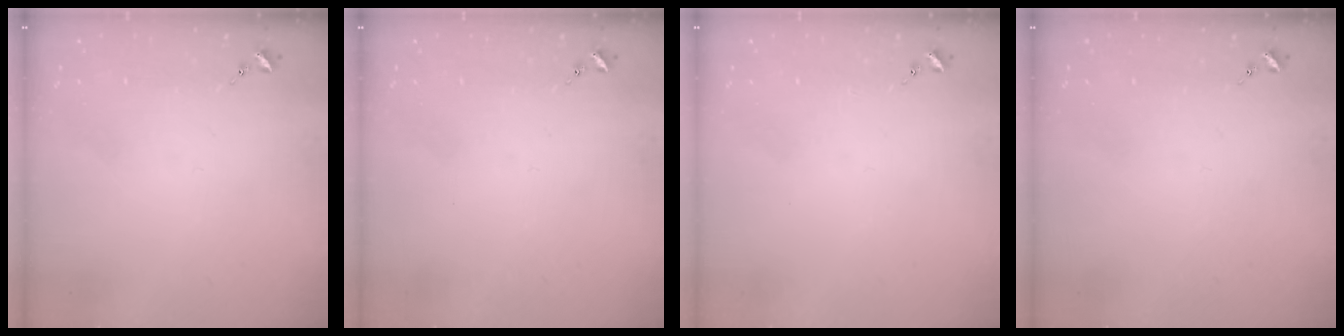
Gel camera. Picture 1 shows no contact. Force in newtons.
{"total": 0.0}
{"total": 0.0}
{"total": 0.0}